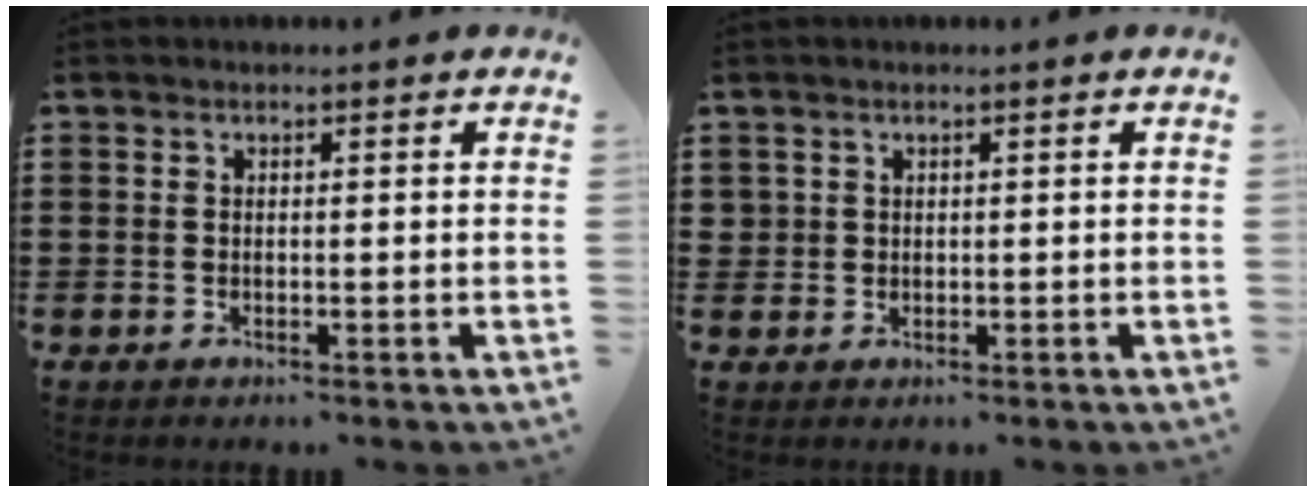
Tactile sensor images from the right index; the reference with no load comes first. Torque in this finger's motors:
{"motor_torque": [0.14, 0.02, 0.00, 0.00]}